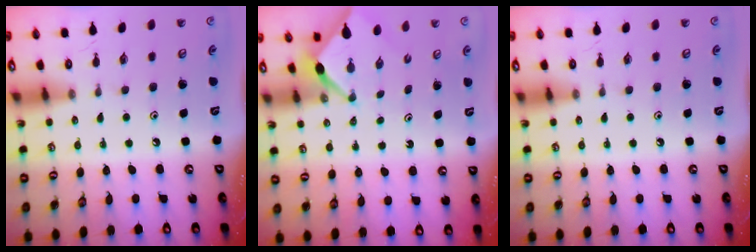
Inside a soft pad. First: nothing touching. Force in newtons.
{"total": 2.5, "press": 2.4, "slide": 0.3}
{"total": 0.0}